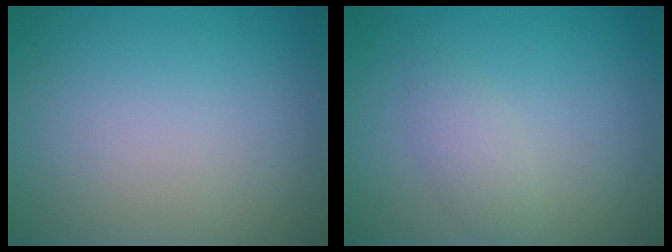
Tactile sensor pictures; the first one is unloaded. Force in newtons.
{"total": 1.7, "press": 1.7, "slide": 0.1}